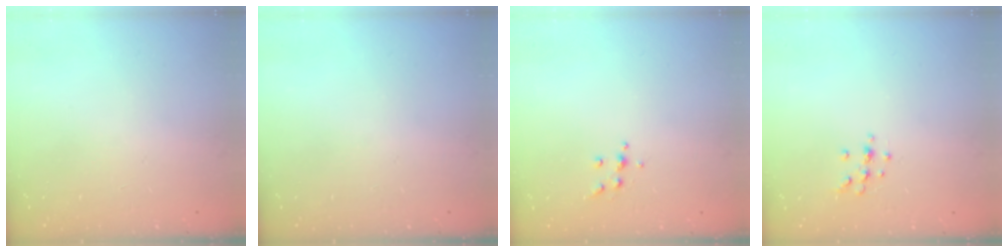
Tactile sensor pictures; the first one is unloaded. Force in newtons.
{"total": 0.0}
{"total": 5.0, "press": 4.8, "slide": 1.0}
{"total": 6.5, "press": 6.2, "slide": 2.1}